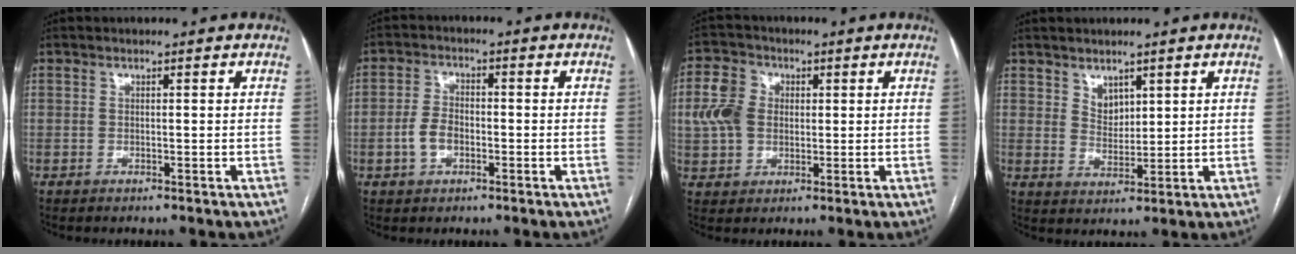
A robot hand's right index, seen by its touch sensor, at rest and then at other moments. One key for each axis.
{"total": 4.7, "fx": -1.4, "fy": 3.0, "fz": 3.3, "tx": -0.072, "ty": 0.012, "tz": -0.024}
{"total": 8.1, "fx": 1.0, "fy": 6.5, "fz": 4.6, "tx": -0.115, "ty": 0.027, "tz": 0.022}
{"total": 3.5, "fx": 2.2, "fy": 2.2, "fz": 1.5, "tx": -0.026, "ty": -0.003, "tz": 0.050}